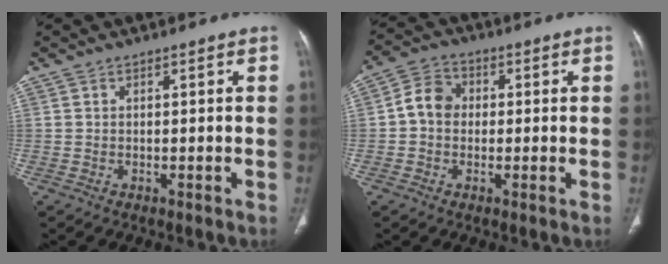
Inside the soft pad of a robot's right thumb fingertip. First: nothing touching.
{"total": 6.0, "force": [-0.1, 5.1, 3.2], "torque": [-0.043, 0.018, -0.013]}